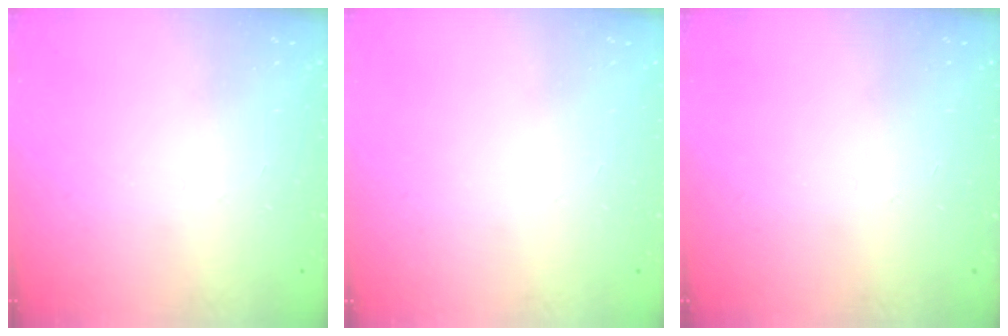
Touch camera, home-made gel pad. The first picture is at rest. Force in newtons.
{"total": 0.0}
{"total": 0.0}